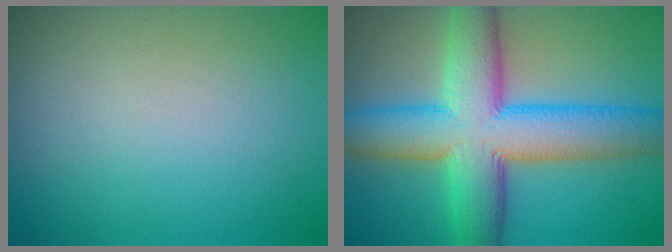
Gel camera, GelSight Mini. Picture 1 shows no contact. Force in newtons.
{"total": 11.6, "press": 11.6, "slide": 0.3}